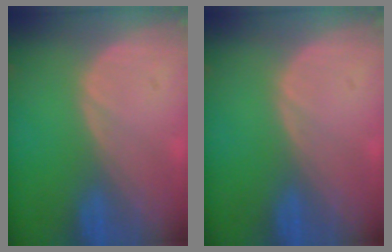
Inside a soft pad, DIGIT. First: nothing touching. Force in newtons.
{"total": 0.0}